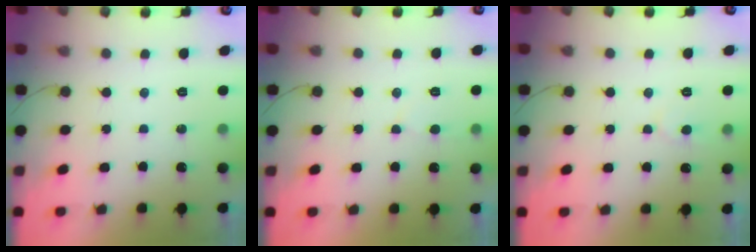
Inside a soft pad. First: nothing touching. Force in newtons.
{"total": 3.7, "press": 3.7, "slide": 0.3}
{"total": 5.6, "press": 5.6, "slide": 0.3}